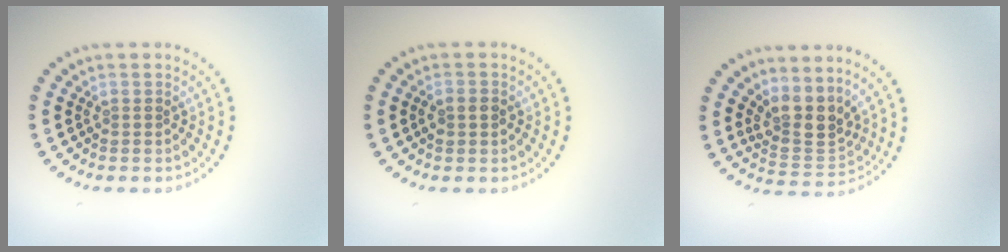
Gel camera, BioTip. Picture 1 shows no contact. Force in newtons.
{"total": 1.5, "press": 1.5, "slide": 0.3}
{"total": 3.7, "press": 2.9, "slide": 2.3}